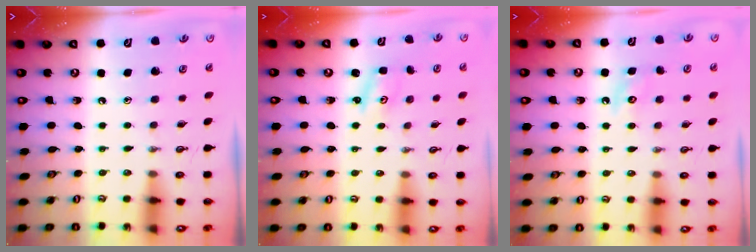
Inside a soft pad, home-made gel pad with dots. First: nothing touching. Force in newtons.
{"total": 2.2, "press": 2.2, "slide": 0.3}
{"total": 3.8, "press": 3.8, "slide": 0.5}